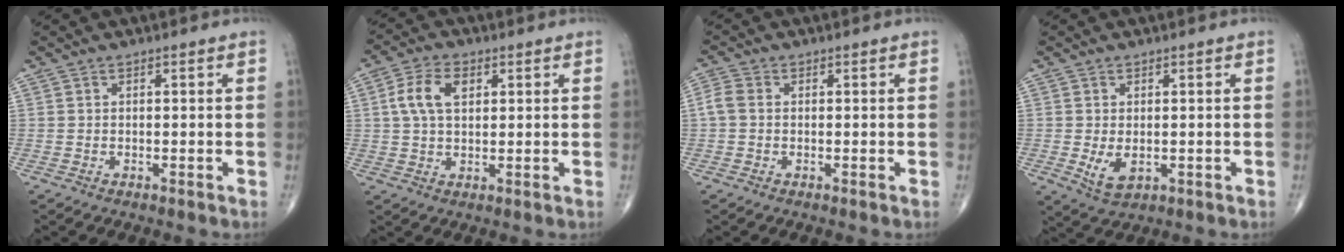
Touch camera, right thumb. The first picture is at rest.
{"total": 7.2, "force": [1.9, 4.3, 5.5], "torque": [-0.109, 0.010, 0.035]}
{"total": 2.7, "force": [0.0, 2.1, 1.8], "torque": [-0.044, 0.007, -0.008]}
{"total": 4.2, "force": [-0.5, 2.5, 3.3], "torque": [-0.055, -0.011, 0.000]}